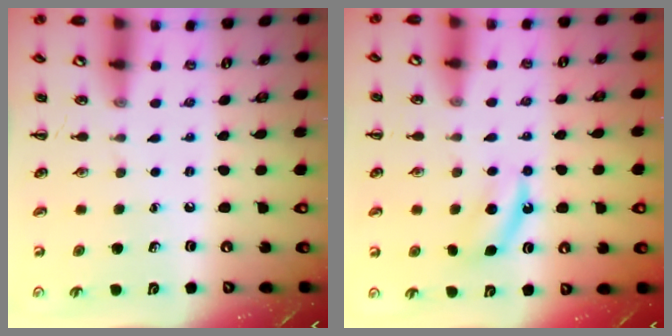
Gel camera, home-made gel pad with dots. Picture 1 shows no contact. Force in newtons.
{"total": 5.9, "press": 5.7, "slide": 1.6}